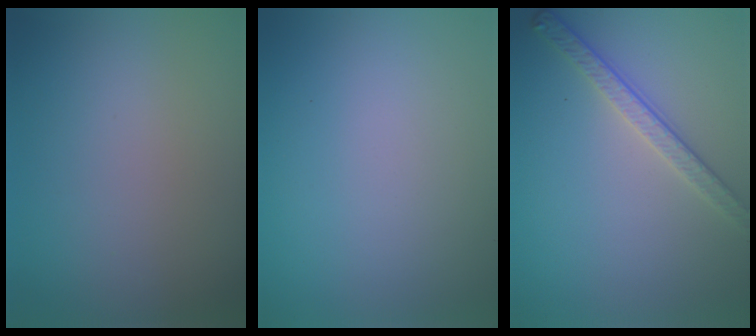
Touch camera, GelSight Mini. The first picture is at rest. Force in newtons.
{"total": 0.0}
{"total": 2.8, "press": 2.6, "slide": 1.1}